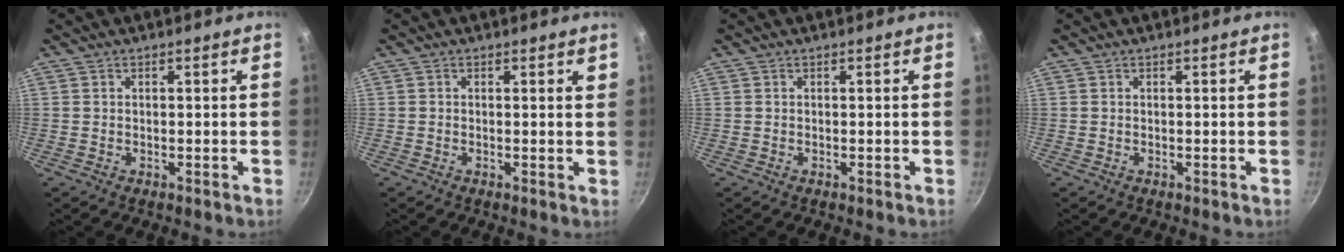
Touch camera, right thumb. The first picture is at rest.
{"total": 0.9, "force": [0.5, 0.4, 0.7], "torque": [-0.008, 0.001, 0.004]}
{"total": 0.0}
{"total": 0.0}